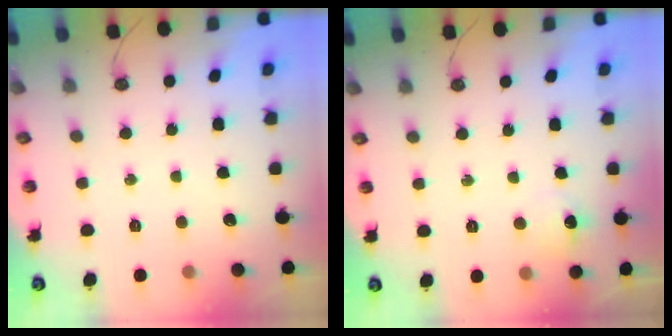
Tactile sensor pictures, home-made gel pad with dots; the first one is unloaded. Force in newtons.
{"total": 6.0, "press": 5.9, "slide": 0.9}